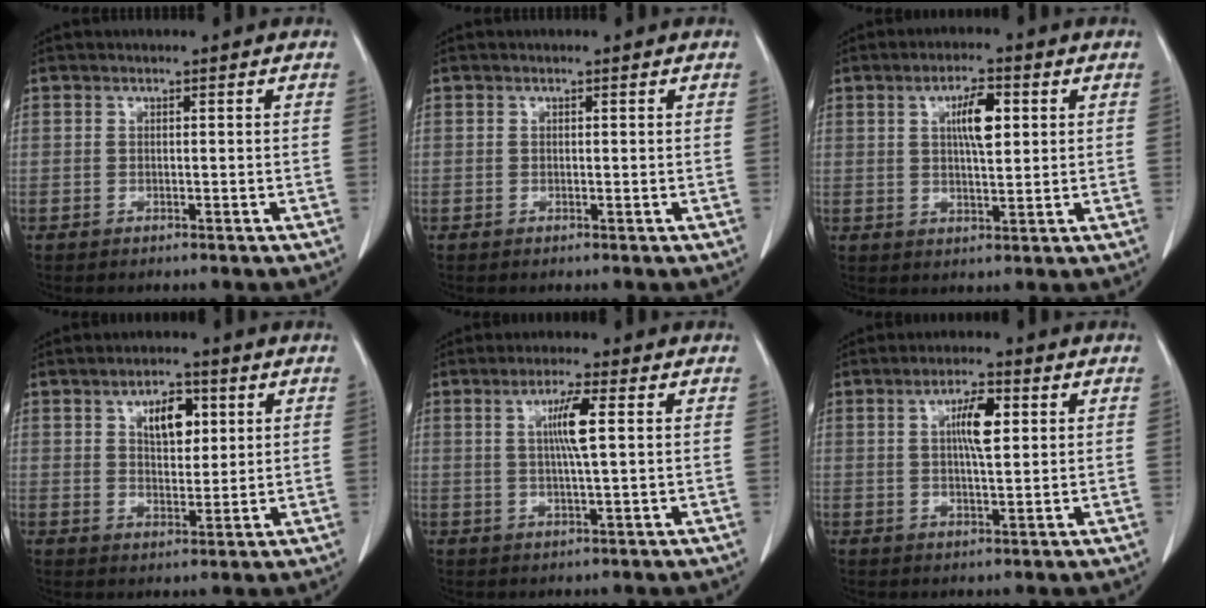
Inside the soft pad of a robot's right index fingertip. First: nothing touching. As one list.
[{"total": 0.0}, {"total": 5.9, "force": [1.7, 1.6, 5.4], "torque": [-0.095, 0.003, 0.030]}, {"total": 6.2, "force": [2.4, 3.0, 4.8], "torque": [-0.080, 0.004, 0.043]}, {"total": 5.3, "force": [1.2, -0.2, 5.2], "torque": [-0.095, -0.002, 0.022]}, {"total": 5.6, "force": [1.6, 1.2, 5.3], "torque": [-0.095, 0.003, 0.027]}]